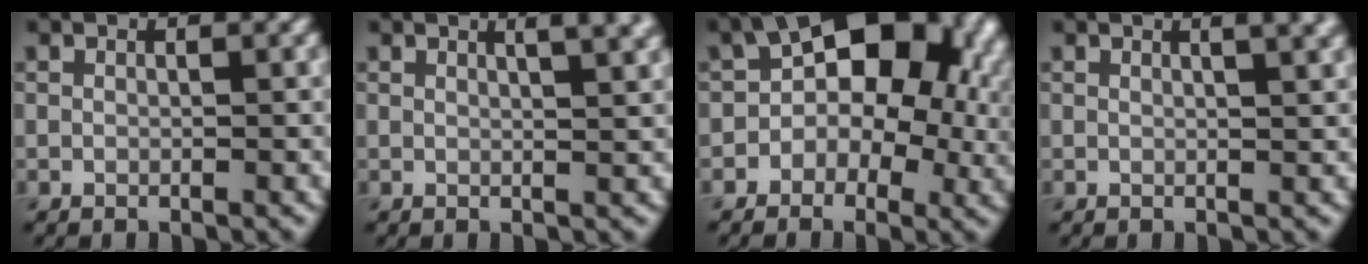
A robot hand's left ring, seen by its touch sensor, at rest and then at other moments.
{"total": 4.0, "force": [2.2, 1.6, 3.0], "torque": [-0.012, 0.020, 0.007]}
{"total": 11.5, "force": [1.2, 7.7, 8.4], "torque": [-0.076, 0.021, -0.002]}
{"total": 3.3, "force": [1.6, 1.3, 2.5], "torque": [-0.011, 0.012, 0.007]}